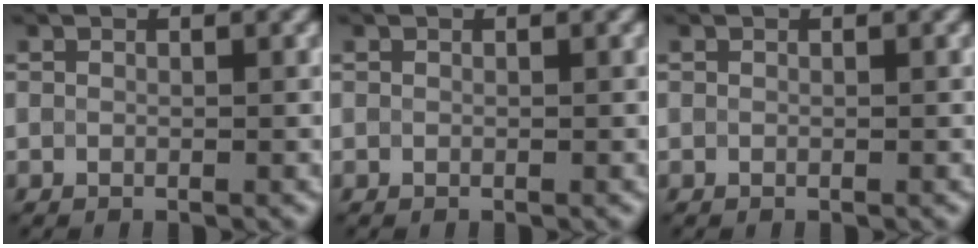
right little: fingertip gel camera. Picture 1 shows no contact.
{"total": 0.0}
{"total": 0.0}